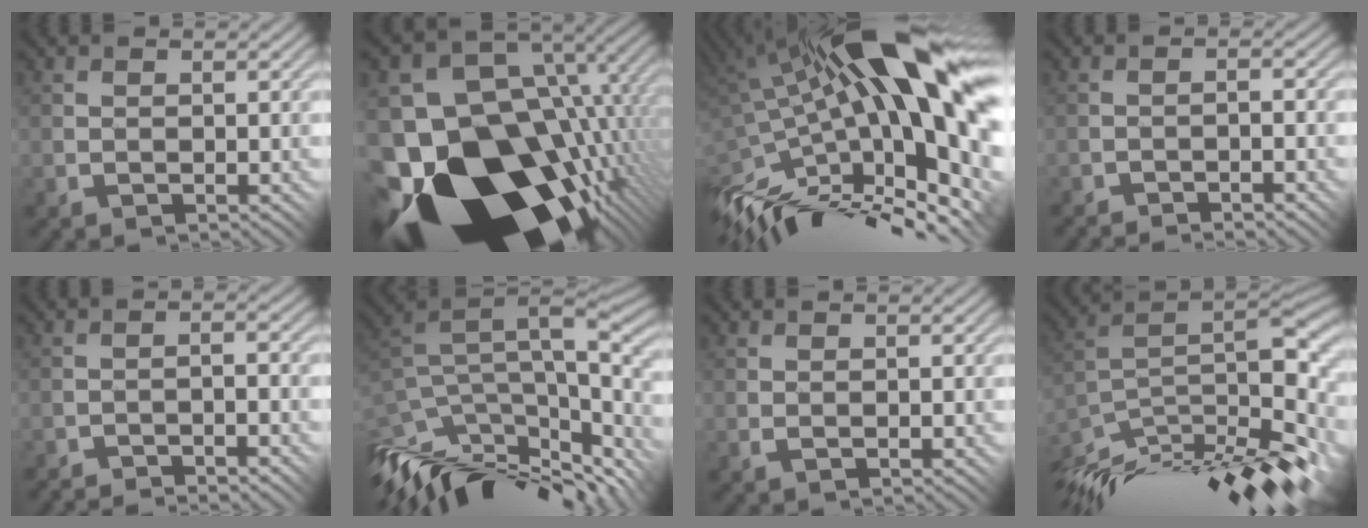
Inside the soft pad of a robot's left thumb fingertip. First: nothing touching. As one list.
[{"total": 20.7, "force": [-7.5, 14.1, 13.3], "torque": [-0.270, -0.038, -0.096]}, {"total": 17.9, "force": [-0.4, 5.0, 17.2], "torque": [-0.285, -0.011, -0.023]}, {"total": 3.2, "force": [-3.1, 0.2, 0.9], "torque": [-0.013, 0.011, -0.054]}, {"total": 4.2, "force": [-4.0, 0.1, 1.3], "torque": [-0.019, 0.009, -0.072]}, {"total": 13.5, "force": [-6.7, 5.2, 10.5], "torque": [-0.224, -0.003, -0.107]}, {"total": 0.0}, {"total": 14.9, "force": [-7.8, 4.6, 11.8], "torque": [-0.230, -0.003, -0.140]}]